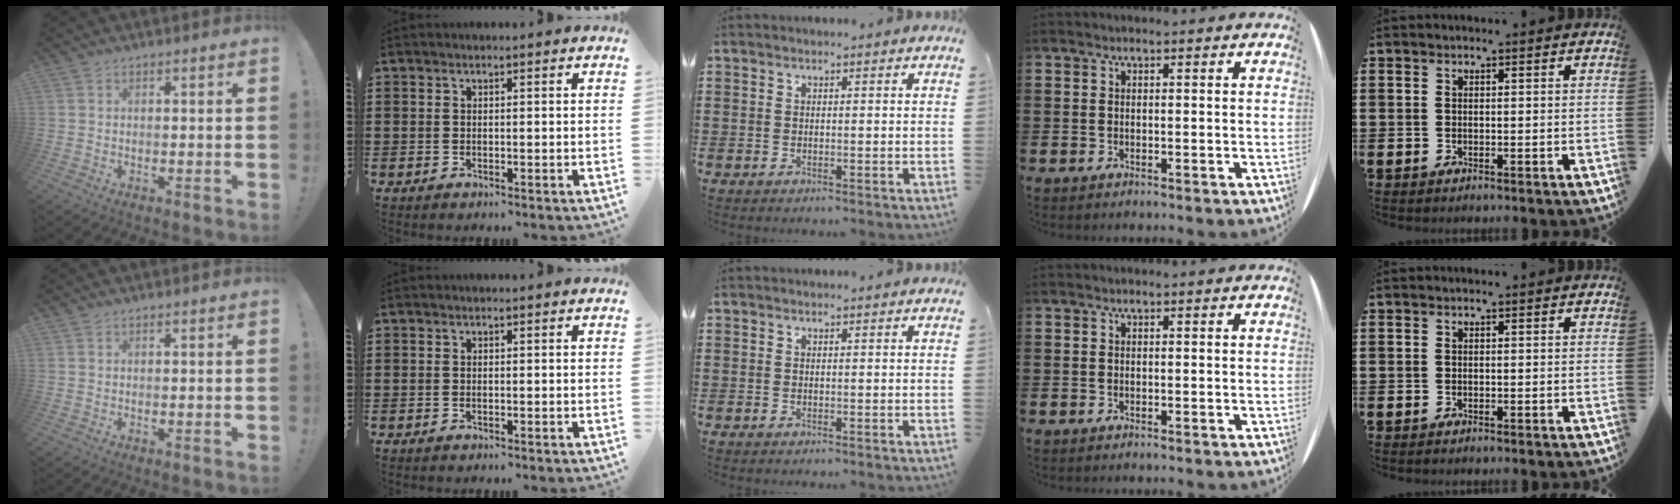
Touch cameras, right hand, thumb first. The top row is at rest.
{}